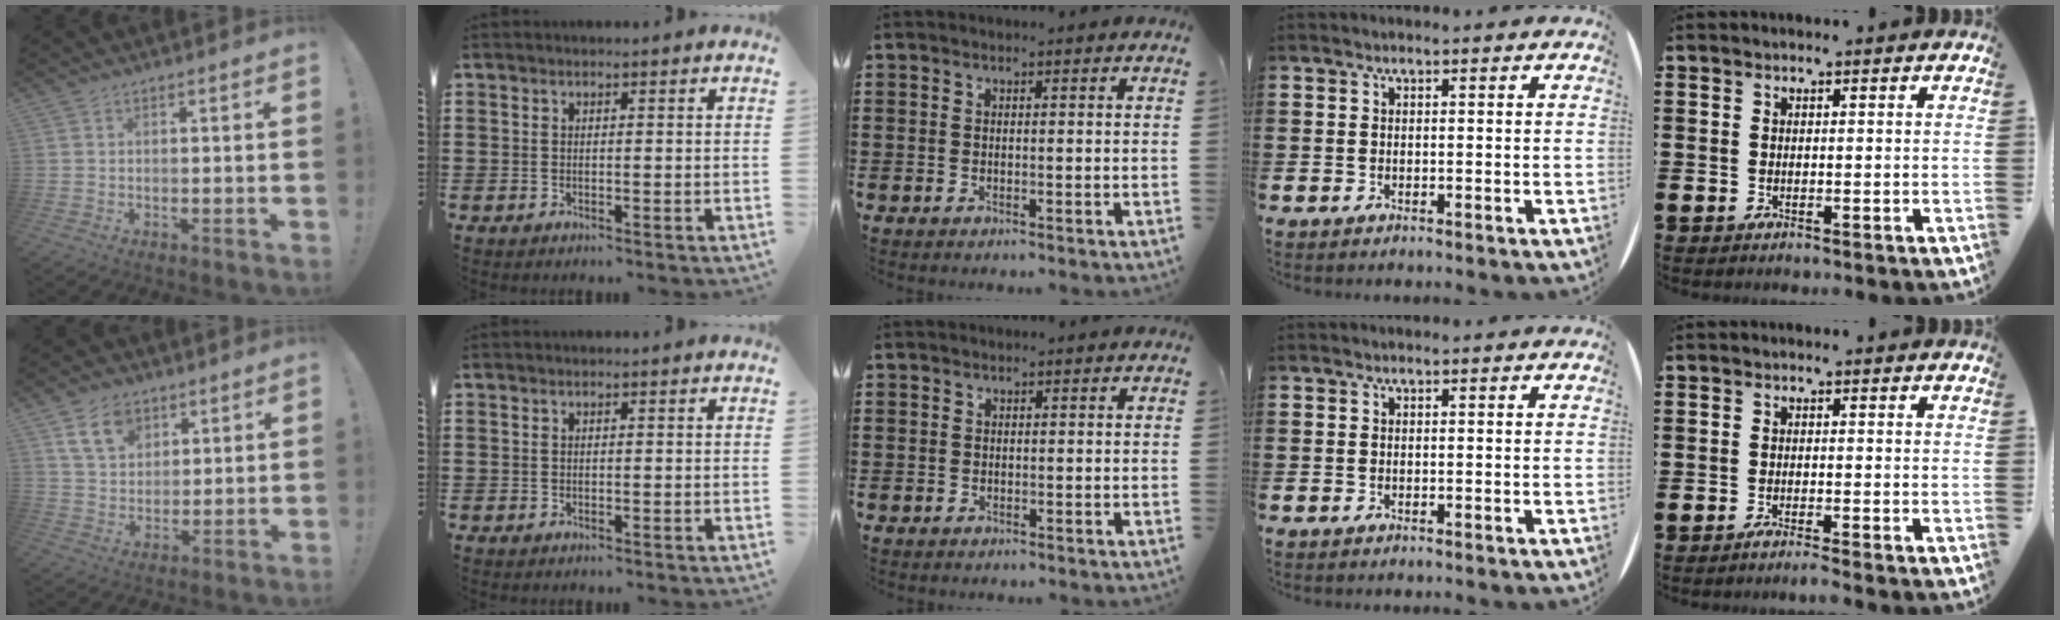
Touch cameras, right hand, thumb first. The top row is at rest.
{"thumb": {"total": 10.1, "force": [5.3, 7.1, 4.9], "torque": [-0.078, -0.015, 0.103]}, "middle": {"total": 0.8, "force": [-0.3, 0.7, 0.0], "torque": [-0.001, 0.004, -0.008]}, "little": {"total": 1.2, "force": [-1.0, -0.1, 0.7], "torque": [-0.010, -0.002, -0.018]}}